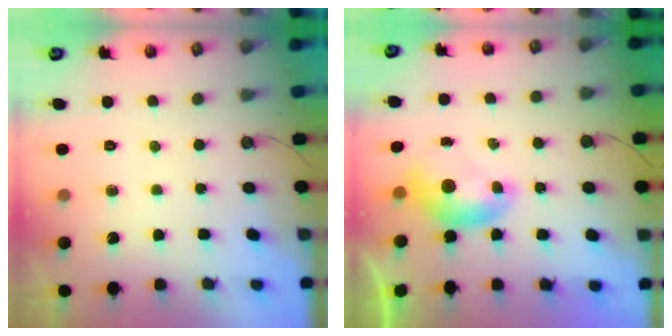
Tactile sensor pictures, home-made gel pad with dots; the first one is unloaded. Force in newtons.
{"total": 0.0}